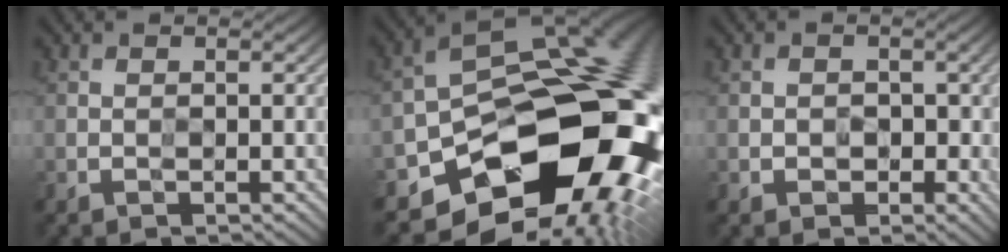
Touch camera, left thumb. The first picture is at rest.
{"total": 18.6, "force": [-6.9, 12.1, 12.4], "torque": [-0.159, -0.031, -0.095]}
{"total": 1.8, "force": [-0.2, 1.7, 0.5], "torque": [-0.007, -0.006, -0.003]}